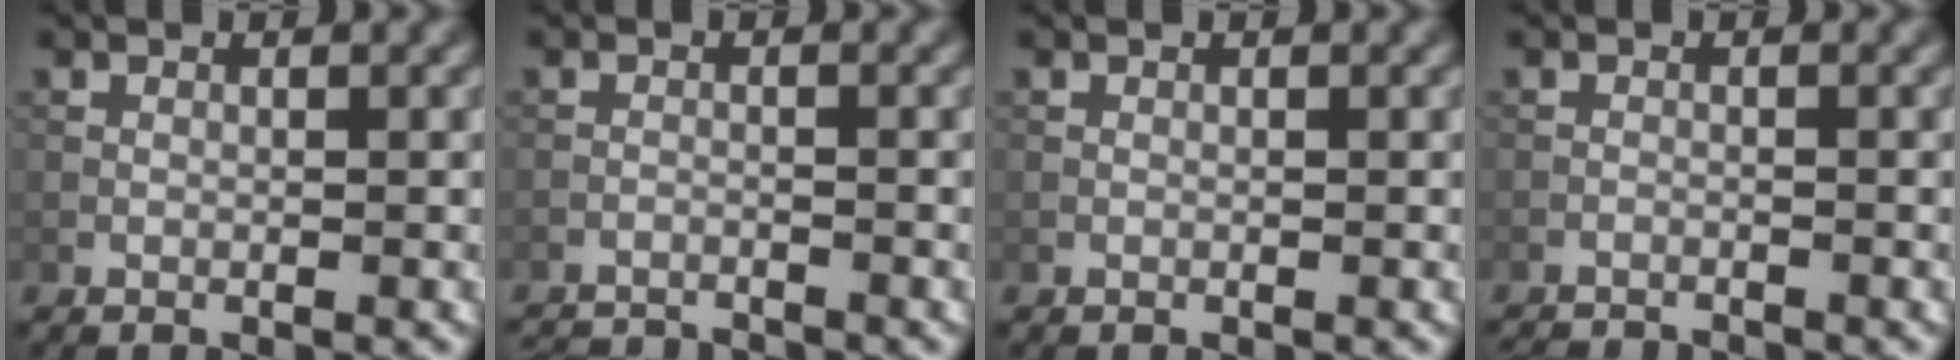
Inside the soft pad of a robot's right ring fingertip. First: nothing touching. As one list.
[{"total": 5.1, "force": [-5.0, 0.5, 0.8], "torque": [-0.019, -0.015, -0.077]}, {"total": 0.0}, {"total": 3.5, "force": [-3.4, 0.3, 0.6], "torque": [-0.017, -0.014, -0.057]}]